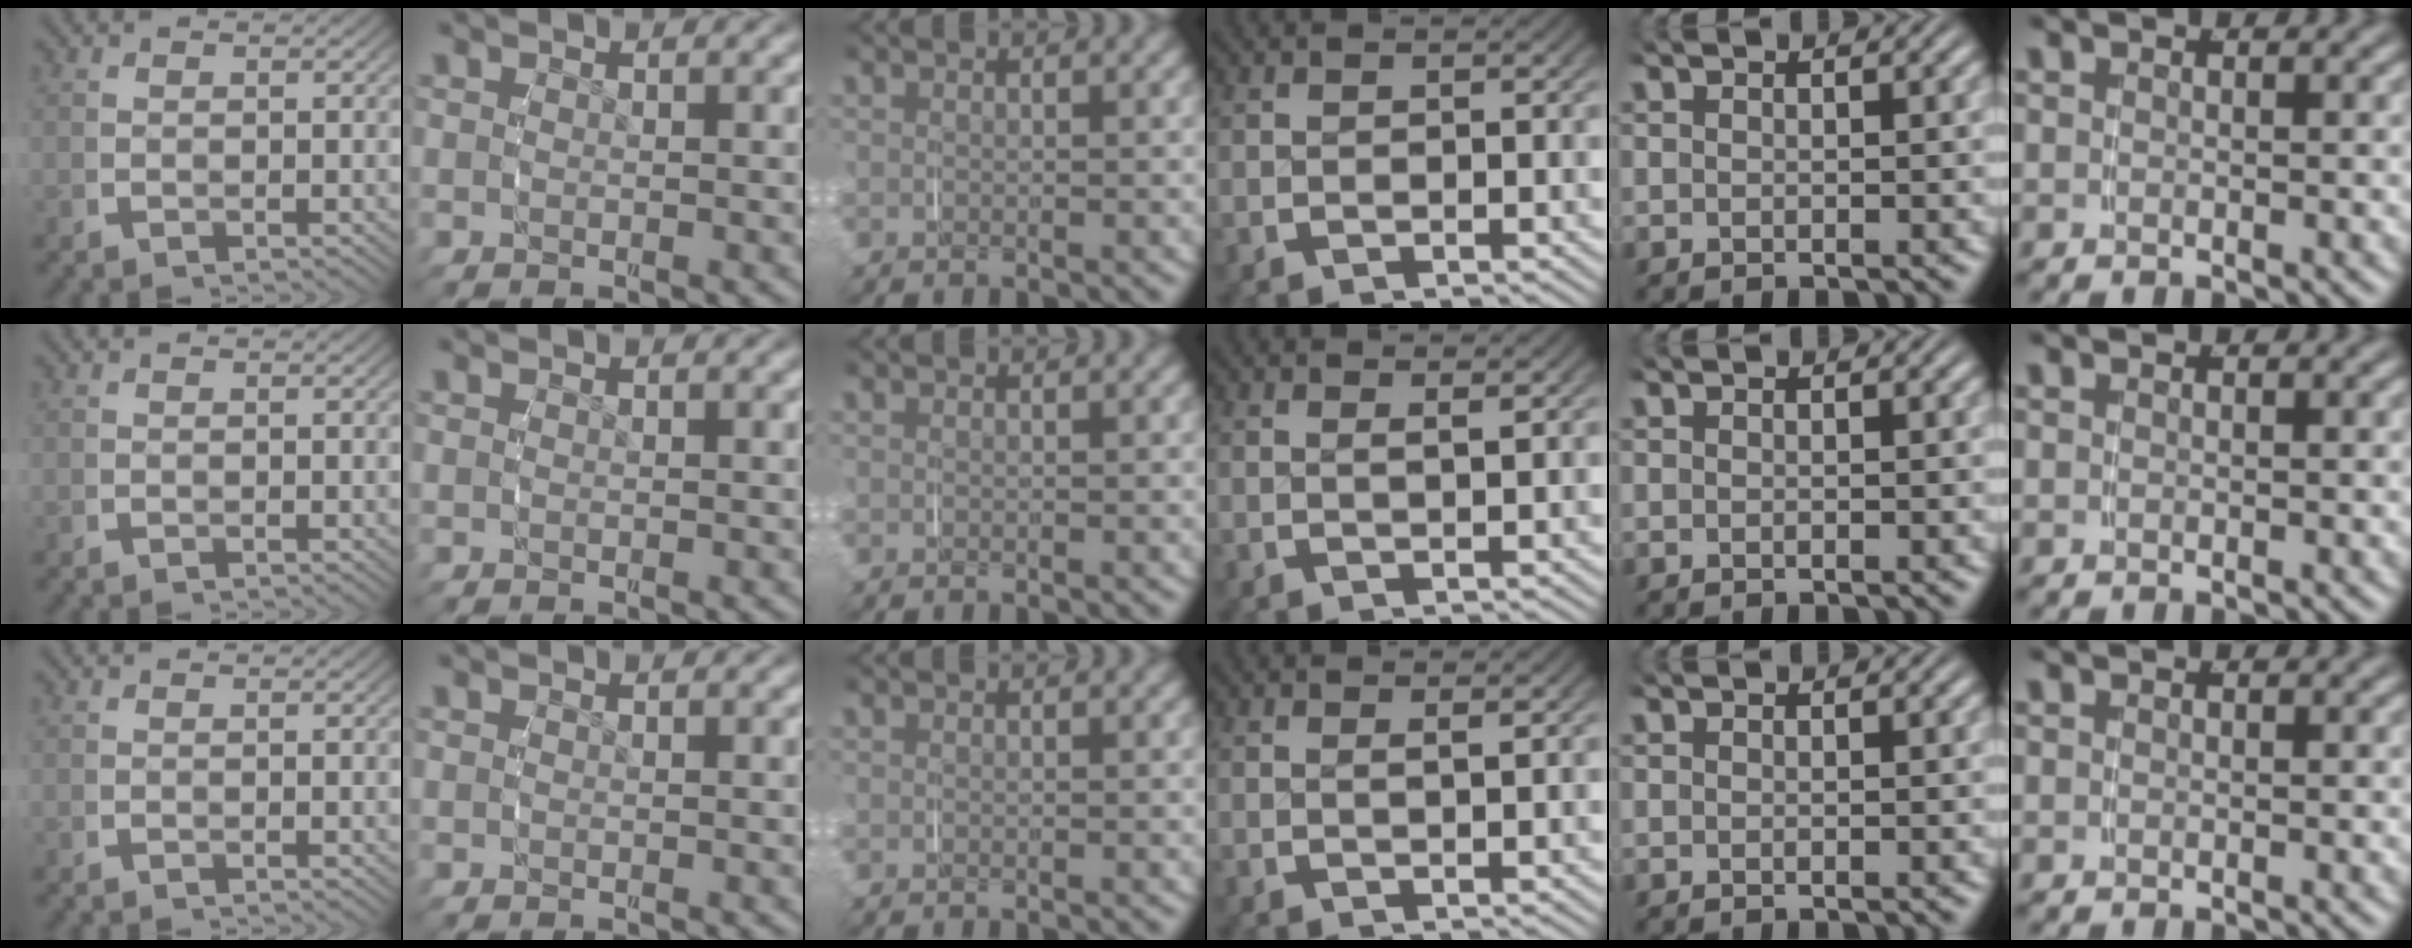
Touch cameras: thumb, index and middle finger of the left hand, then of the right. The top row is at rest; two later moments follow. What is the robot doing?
{"motion": "grasp_and_lifting", "object": "pen bag"}